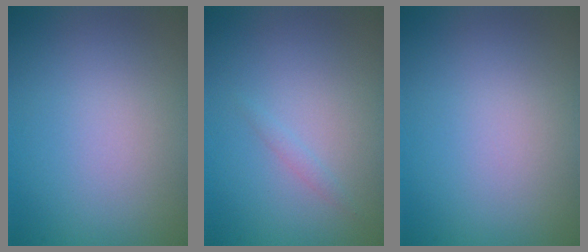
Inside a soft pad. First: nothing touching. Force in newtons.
{"total": 0.6, "press": 0.6, "slide": 0.0}
{"total": 0.0}